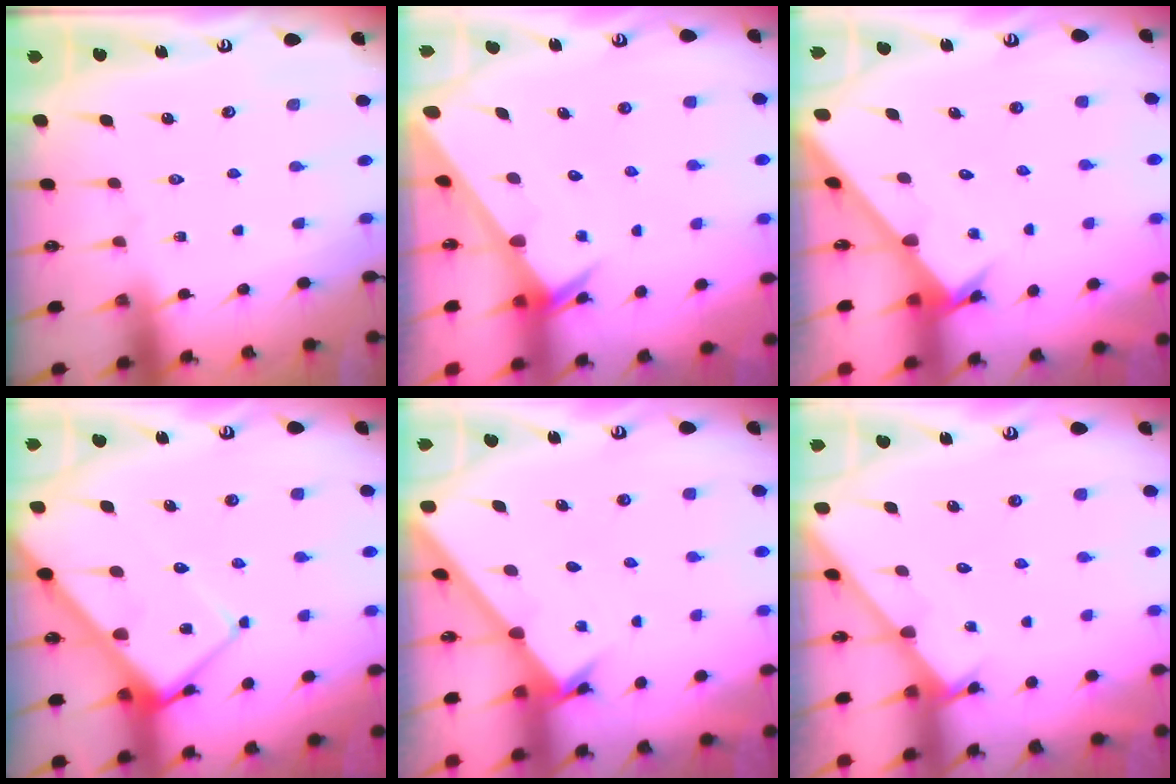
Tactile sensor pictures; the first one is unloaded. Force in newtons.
{"total": 2.4, "press": 2.4, "slide": 0.0}
{"total": 2.6, "press": 2.6, "slide": 0.2}
{"total": 9.7, "press": 9.7, "slide": 0.8}
{"total": 1.6, "press": 1.6, "slide": 0.1}
{"total": 2.7, "press": 2.7, "slide": 0.2}